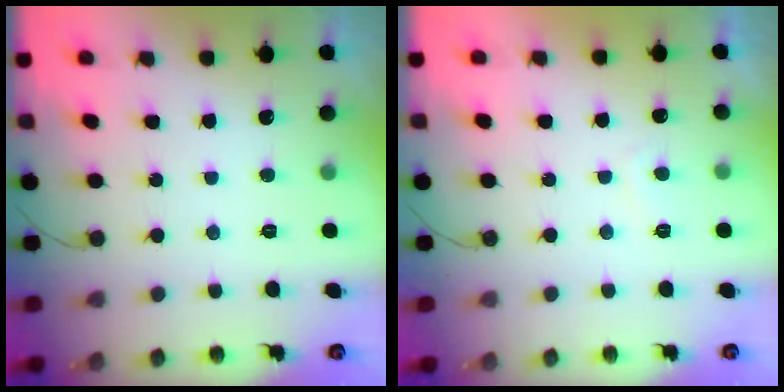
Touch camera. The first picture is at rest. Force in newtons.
{"total": 0.7, "press": 0.5, "slide": 0.5}